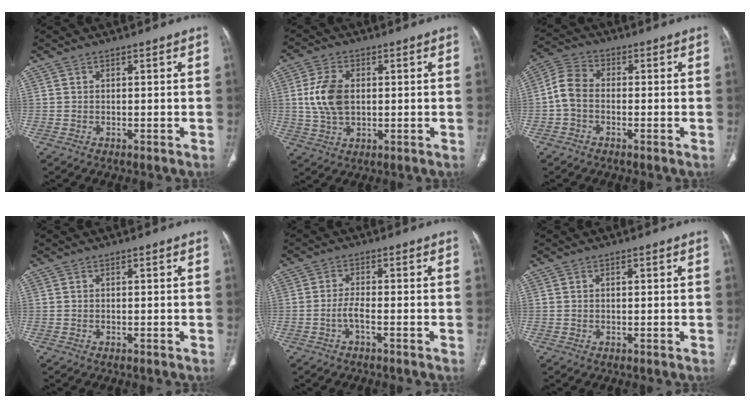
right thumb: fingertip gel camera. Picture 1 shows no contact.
{"total": 8.6, "force": [0.8, 5.4, 6.6], "torque": [-0.133, 0.001, 0.021]}
{"total": 5.8, "force": [-1.0, 4.2, 3.9], "torque": [-0.075, 0.021, -0.034]}
{"total": 0.0}
{"total": 2.5, "force": [-1.2, 0.4, 2.2], "torque": [-0.047, 0.008, -0.026]}
{"total": 0.7, "force": [0.3, 0.3, 0.6], "torque": [-0.008, 0.000, 0.005]}